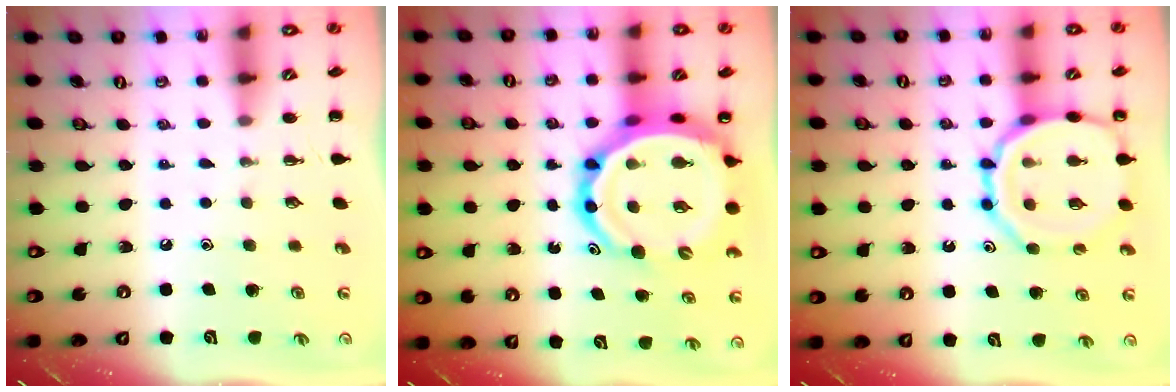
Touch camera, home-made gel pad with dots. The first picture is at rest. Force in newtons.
{"total": 17.5, "press": 16.9, "slide": 4.7}
{"total": 15.1, "press": 14.9, "slide": 1.9}